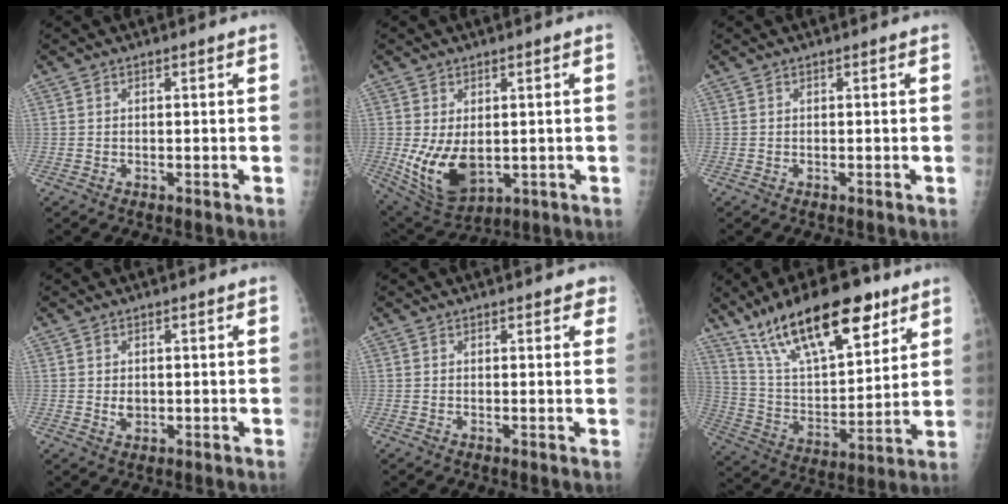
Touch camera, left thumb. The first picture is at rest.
{"total": 10.8, "force": [-0.8, 6.6, 8.5], "torque": [-0.140, -0.019, 0.012]}
{"total": 0.0}
{"total": 2.1, "force": [0.4, 1.5, 1.5], "torque": [-0.017, -0.005, 0.012]}
{"total": 2.7, "force": [2.0, 1.1, 1.5], "torque": [0.003, -0.003, 0.020]}
{"total": 23.6, "force": [15.2, 8.8, 15.8], "torque": [-0.235, -0.046, 0.271]}